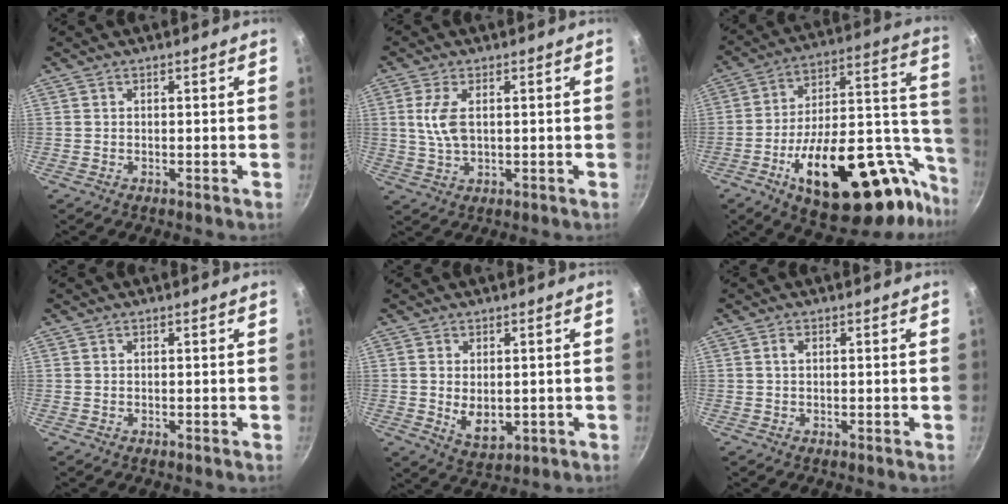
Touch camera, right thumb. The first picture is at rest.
{"total": 5.7, "force": [1.0, 2.8, 4.8], "torque": [-0.102, 0.001, 0.020]}
{"total": 32.7, "force": [-15.0, 14.8, 25.0], "torque": [-0.294, 0.084, -0.212]}
{"total": 0.0}
{"total": 6.0, "force": [0.0, 3.8, 4.6], "torque": [-0.072, -0.015, 0.012]}
{"total": 0.9, "force": [0.2, 0.5, 0.7], "torque": [-0.014, 0.003, 0.004]}